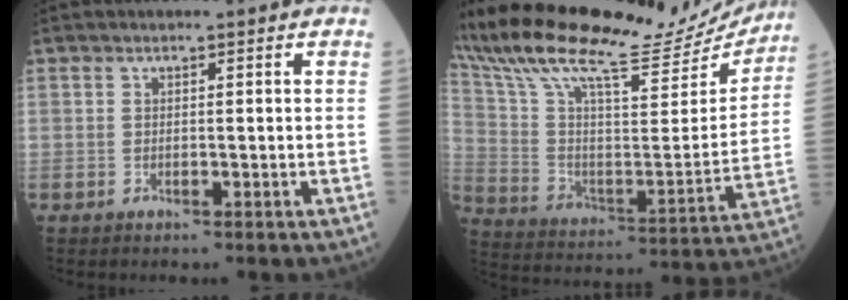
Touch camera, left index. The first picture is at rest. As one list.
[{"total": 28.7, "force": [25.6, 5.5, 11.7], "torque": [-0.227, -0.023, 0.377]}]